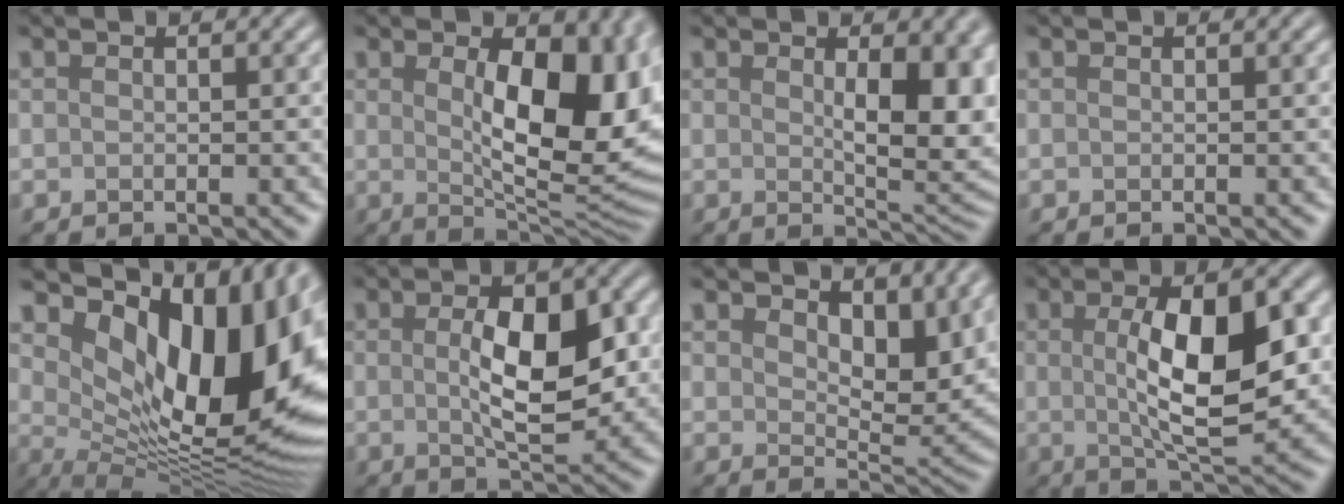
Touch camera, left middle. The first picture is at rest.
{"total": 11.9, "force": [1.6, 5.6, 10.4], "torque": [-0.134, -0.010, 0.035]}
{"total": 6.7, "force": [0.8, 2.5, 6.1], "torque": [-0.085, -0.011, 0.023]}
{"total": 0.0}
{"total": 15.0, "force": [4.2, 7.5, 12.3], "torque": [-0.167, -0.016, 0.086]}
{"total": 7.2, "force": [0.1, 3.3, 6.4], "torque": [-0.110, -0.002, 0.005]}
{"total": 5.1, "force": [2.8, 2.5, 3.4], "torque": [-0.053, -0.011, 0.040]}
{"total": 8.8, "force": [0.5, 3.2, 8.2], "torque": [-0.136, -0.004, 0.015]}